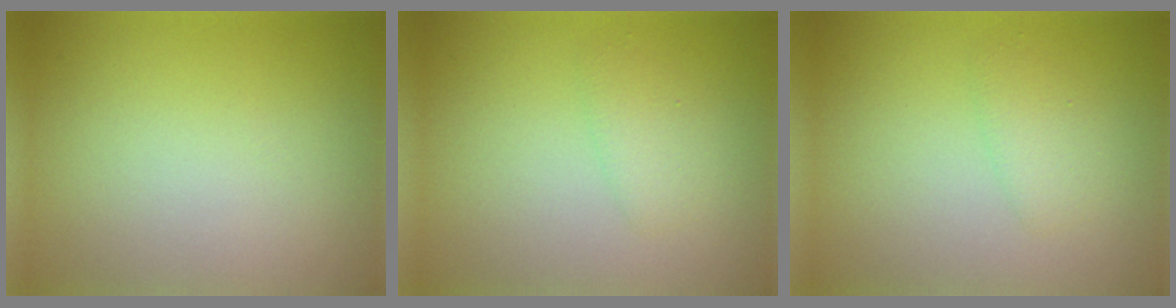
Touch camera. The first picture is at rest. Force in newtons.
{"total": 1.5, "press": 1.5, "slide": 0.1}
{"total": 1.5, "press": 1.5, "slide": 0.1}